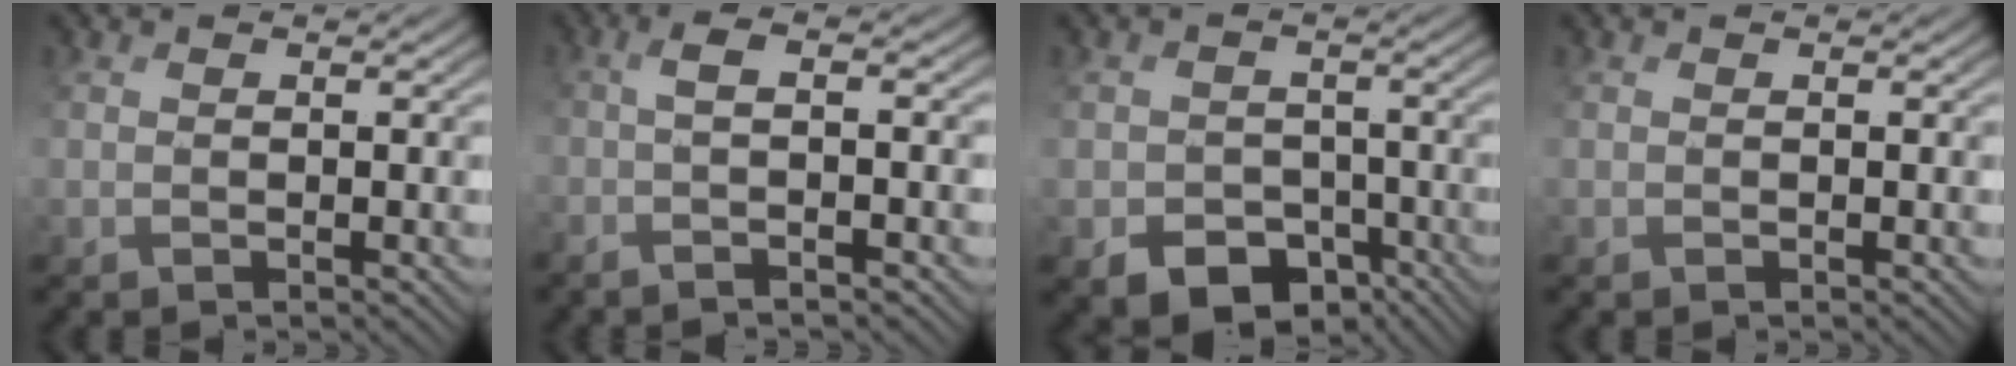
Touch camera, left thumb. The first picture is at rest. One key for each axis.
{"total": 4.2, "fx": -1.1, "fy": 0.9, "fz": 3.9, "tx": -0.063, "ty": 0.000, "tz": -0.035}
{"total": 7.3, "fx": -4.0, "fy": 5.4, "fz": 2.8, "tx": -0.049, "ty": -0.022, "tz": -0.056}
{"total": 0.0}